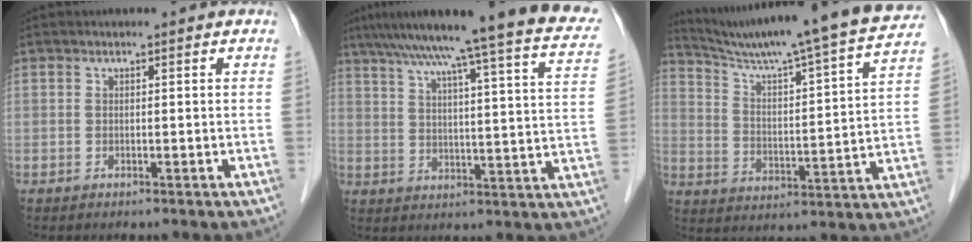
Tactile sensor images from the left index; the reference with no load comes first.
{"total": 25.6, "force": [21.1, 0.5, 14.5], "torque": [-0.223, -0.014, 0.266]}
{"total": 23.5, "force": [21.2, -1.4, 10.0], "torque": [-0.171, -0.053, 0.295]}